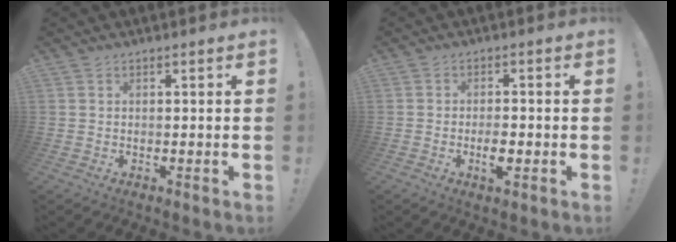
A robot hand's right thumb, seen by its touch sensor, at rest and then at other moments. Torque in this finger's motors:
{"motor_torque": [0.63, 0.73, 0.64, -0.17, -0.01]}